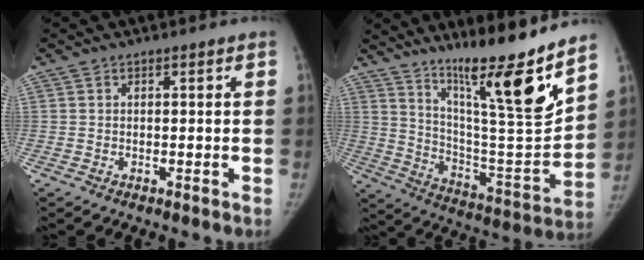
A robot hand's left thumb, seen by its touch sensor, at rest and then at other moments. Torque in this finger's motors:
{"motor_torque": [1.20, -0.77, 1.49, -1.28, 0.15]}